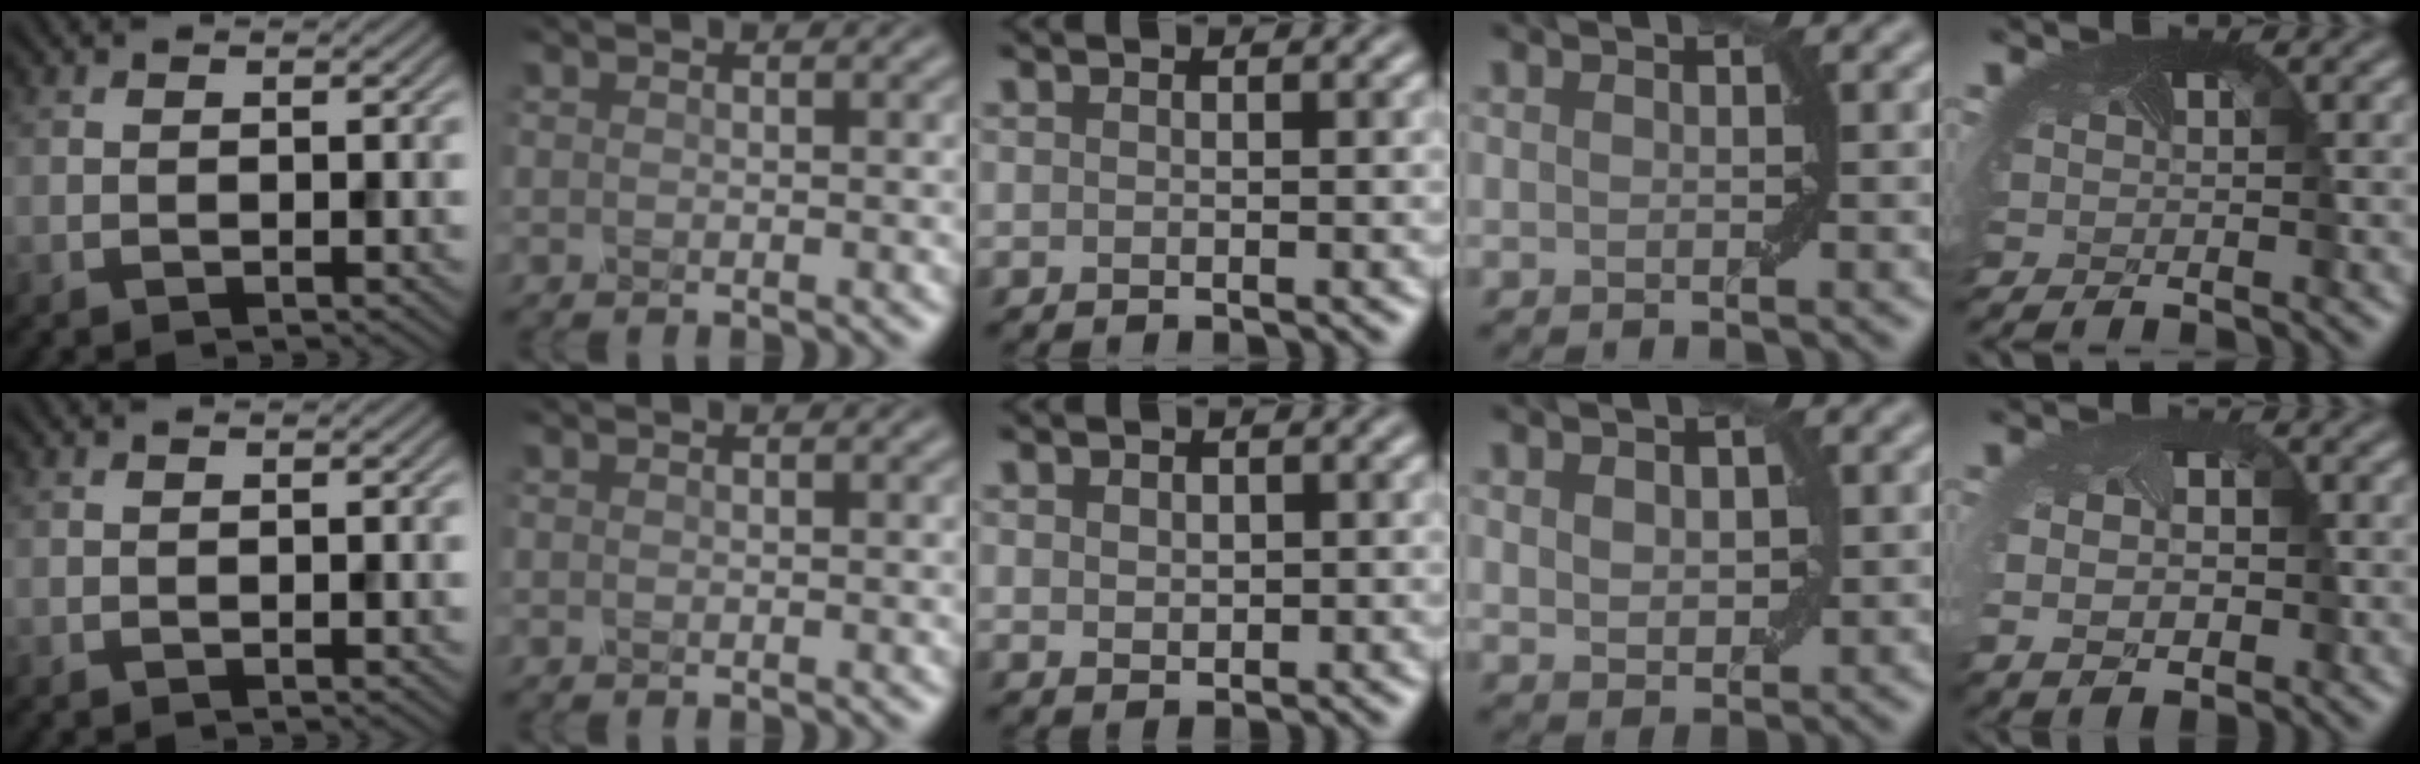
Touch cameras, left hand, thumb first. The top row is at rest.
{"middle": {"total": 1.1, "force": [0.4, 0.8, 0.6], "torque": [-0.011, -0.003, 0.012]}, "ring": {"total": 2.4, "force": [0.5, 1.5, 1.7], "torque": [-0.030, -0.001, 0.015]}, "little": {"total": 5.1, "force": [-0.4, 3.6, 3.5], "torque": [-0.061, -0.002, 0.004]}}